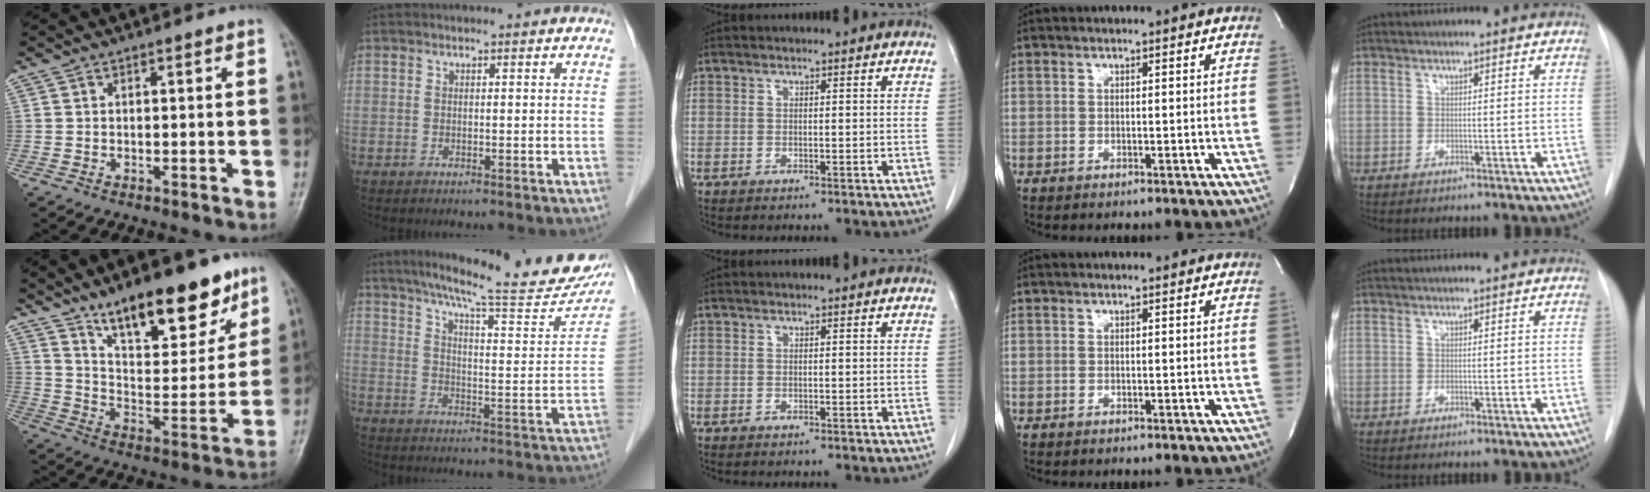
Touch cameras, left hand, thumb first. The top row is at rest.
{"thumb": {"total": 19.9, "force": [13.5, 7.3, 12.6], "torque": [-0.143, -0.075, 0.224]}, "index": {"total": 23.7, "force": [20.3, 2.6, 12.0], "torque": [-0.169, -0.037, 0.257]}}